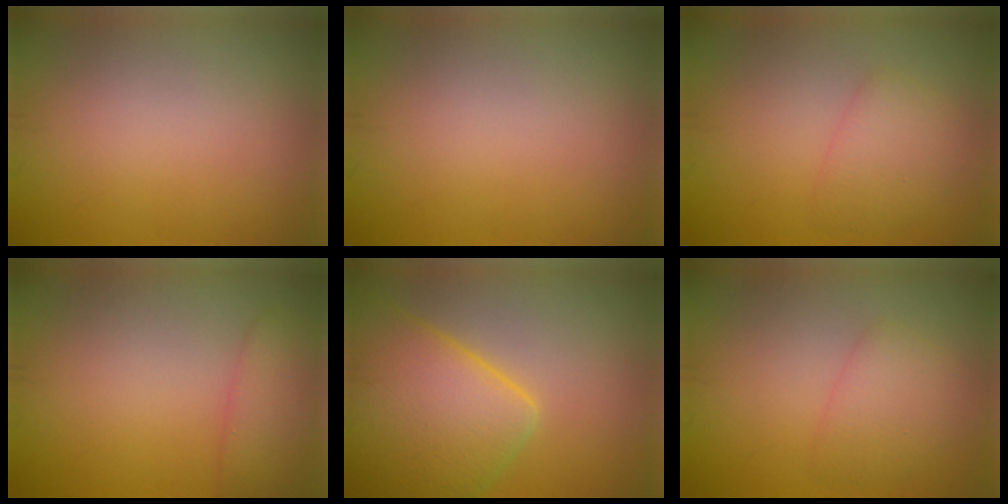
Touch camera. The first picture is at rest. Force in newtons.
{"total": 0.0}
{"total": 2.6, "press": 2.6, "slide": 0.1}
{"total": 2.9, "press": 2.9, "slide": 0.3}
{"total": 9.3, "press": 9.3, "slide": 0.4}
{"total": 2.6, "press": 2.6, "slide": 0.1}